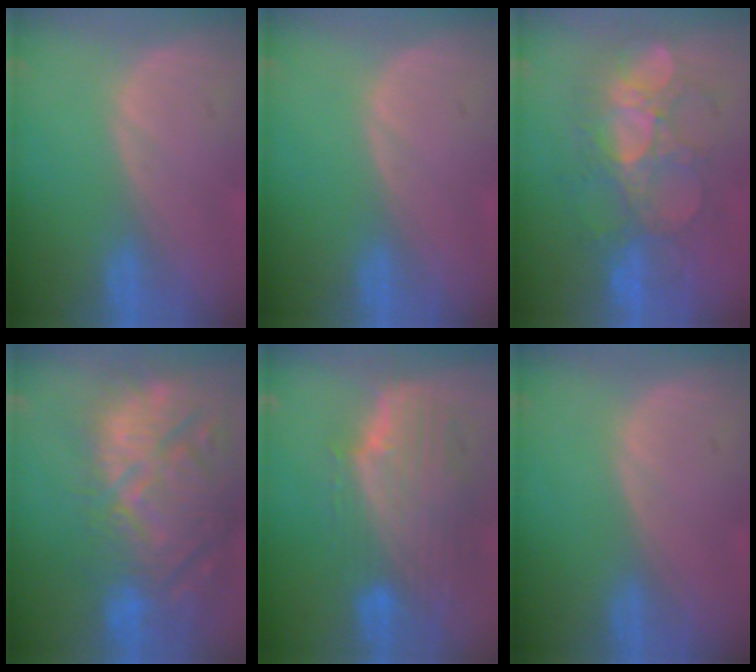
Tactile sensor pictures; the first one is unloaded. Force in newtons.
{"total": 0.0}
{"total": 9.1, "press": 8.9, "slide": 1.9}
{"total": 15.2, "press": 12.9, "slide": 8.0}
{"total": 10.1, "press": 8.9, "slide": 4.6}
{"total": 0.0}